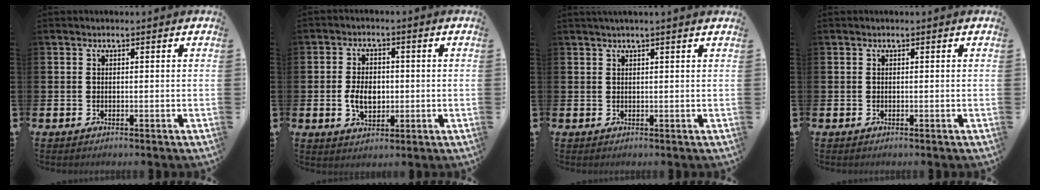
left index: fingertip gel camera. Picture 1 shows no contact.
{"total": 4.7, "force": [-0.4, 3.2, 3.4], "torque": [-0.044, 0.001, -0.013]}
{"total": 1.1, "force": [0.9, -0.3, 0.6], "torque": [-0.015, 0.001, 0.018]}
{"total": 0.0}